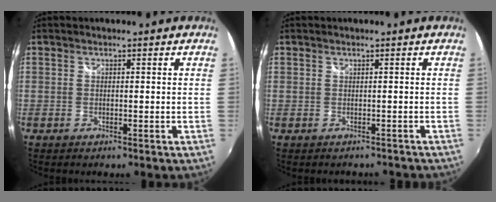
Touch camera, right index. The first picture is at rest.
{"total": 1.8, "force": [-1.1, 1.4, 0.2], "torque": [0.003, 0.007, -0.009]}